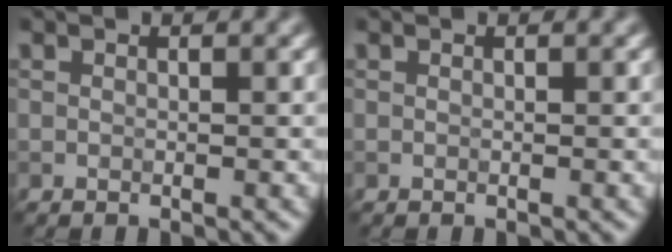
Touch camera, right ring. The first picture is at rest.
{"total": 0.0}